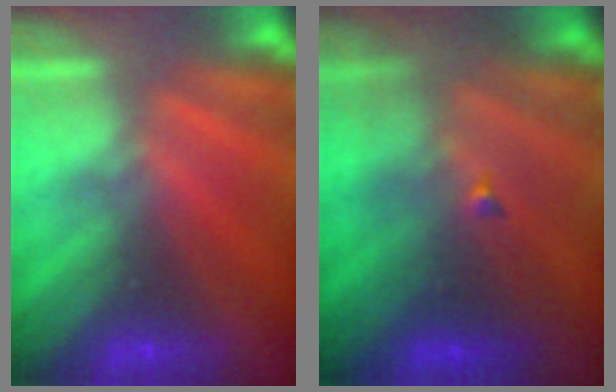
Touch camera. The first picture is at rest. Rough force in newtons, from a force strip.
{"total": 4.4}